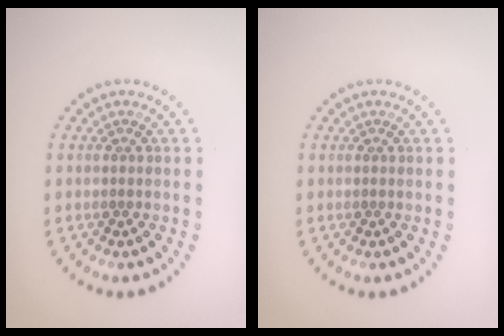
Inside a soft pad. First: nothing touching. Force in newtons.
{"total": 0.0}